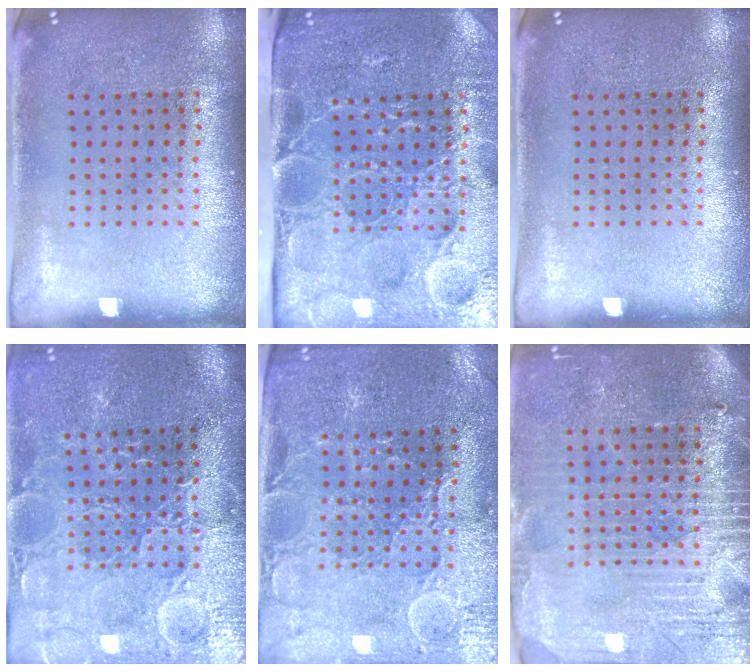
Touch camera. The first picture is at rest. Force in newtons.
{"total": 5.0, "press": 4.2, "slide": 2.6}
{"total": 0.0}
{"total": 3.7, "press": 3.6, "slide": 0.7}
{"total": 1.6, "press": 1.5, "slide": 0.5}
{"total": 3.9, "press": 3.5, "slide": 1.7}